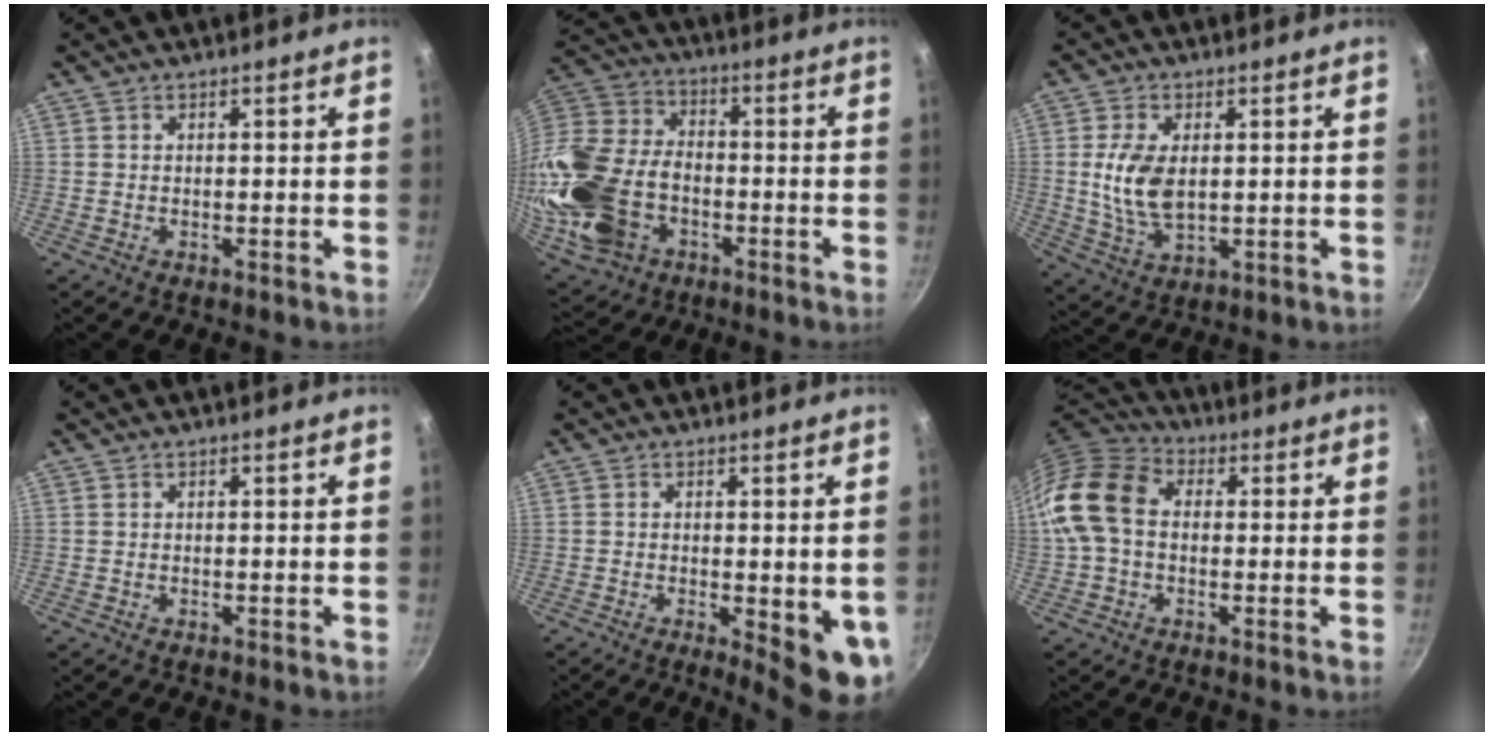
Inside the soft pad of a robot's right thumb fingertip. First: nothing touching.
{"total": 22.2, "force": [-6.0, 15.4, 14.8], "torque": [-0.306, 0.030, -0.110]}
{"total": 9.4, "force": [0.9, 5.5, 7.6], "torque": [-0.149, -0.011, 0.022]}
{"total": 0.0}
{"total": 8.3, "force": [-1.2, 2.5, 7.8], "torque": [-0.086, -0.012, -0.009]}
{"total": 13.1, "force": [0.5, 9.6, 9.0], "torque": [-0.152, 0.031, -0.011]}